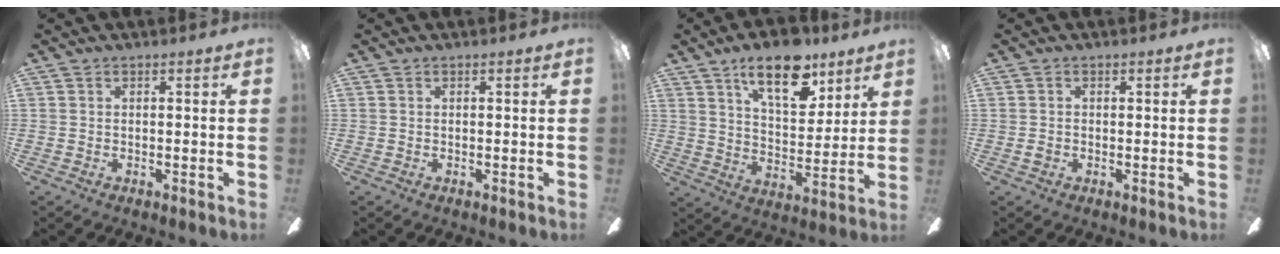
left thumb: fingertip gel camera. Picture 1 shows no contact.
{"total": 0.0}
{"total": 16.2, "force": [10.6, 7.4, 9.8], "torque": [-0.149, -0.047, 0.182]}
{"total": 1.0, "force": [-0.1, 0.9, 0.4], "torque": [-0.007, 0.005, -0.004]}